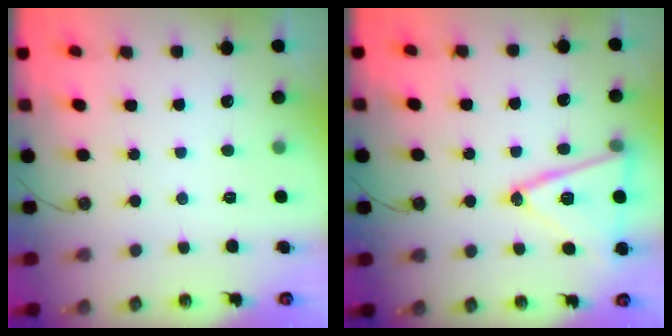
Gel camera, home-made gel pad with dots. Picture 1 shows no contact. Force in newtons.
{"total": 16.6, "press": 16.3, "slide": 3.3}